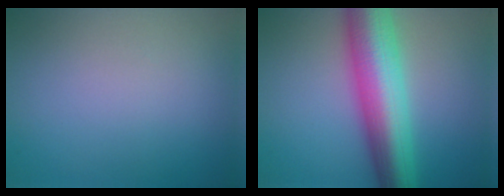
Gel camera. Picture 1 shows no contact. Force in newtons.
{"total": 10.3, "press": 10.3, "slide": 0.3}